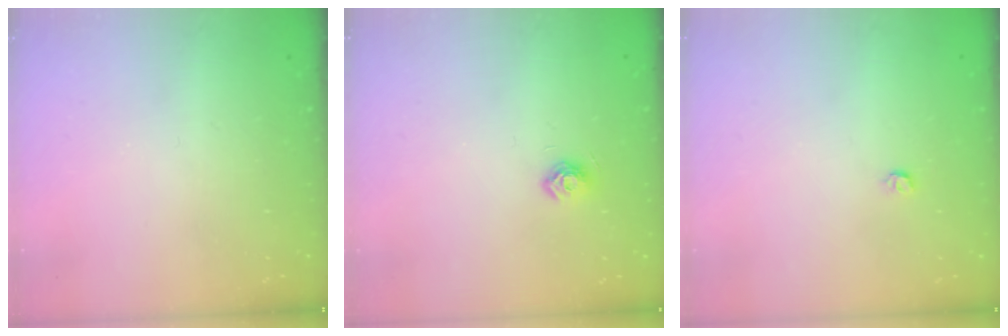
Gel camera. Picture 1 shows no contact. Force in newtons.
{"total": 7.6, "press": 7.5, "slide": 1.1}
{"total": 3.2, "press": 3.2, "slide": 0.6}